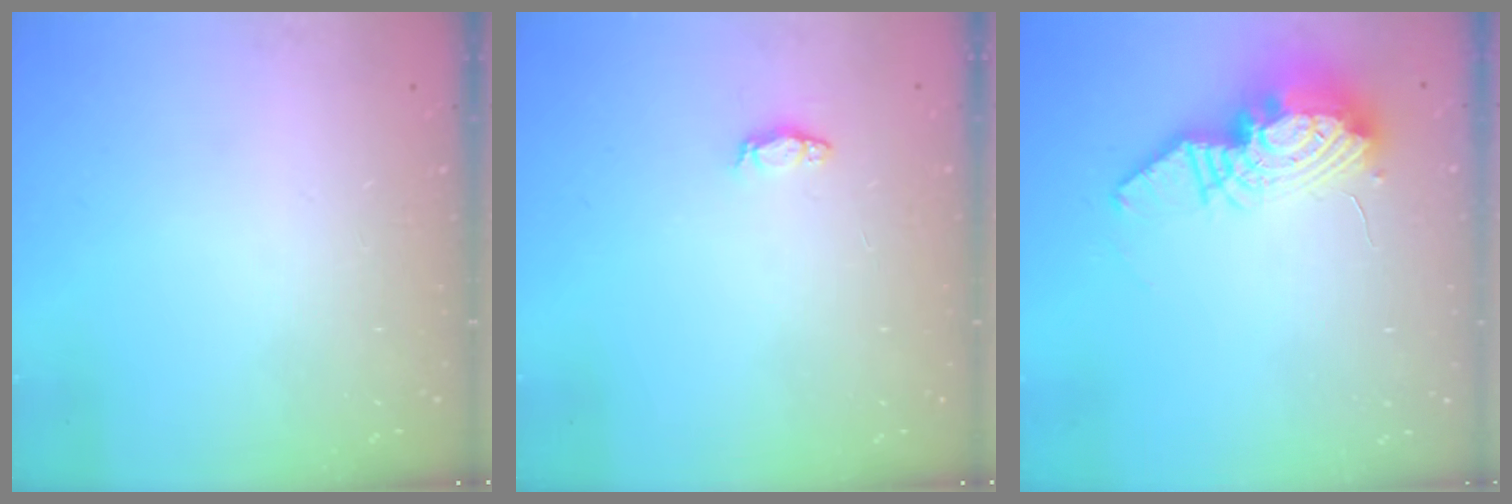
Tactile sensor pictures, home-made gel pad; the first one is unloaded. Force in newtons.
{"total": 3.1, "press": 3.1, "slide": 0.5}
{"total": 12.8, "press": 12.8, "slide": 1.4}